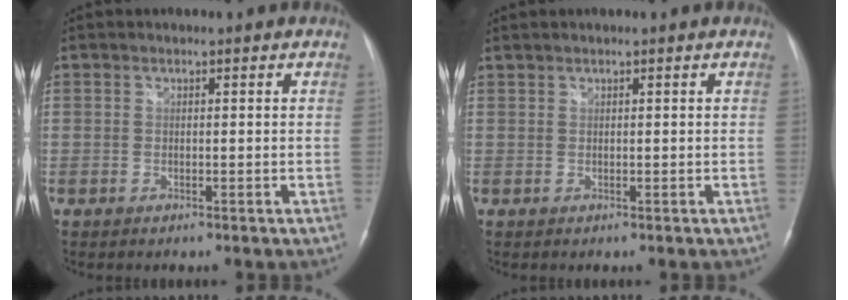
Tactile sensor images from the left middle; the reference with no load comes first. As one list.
[{"total": 0.5, "force": [0.5, 0.0, 0.1], "torque": [-0.007, 0.012, 0.016]}]